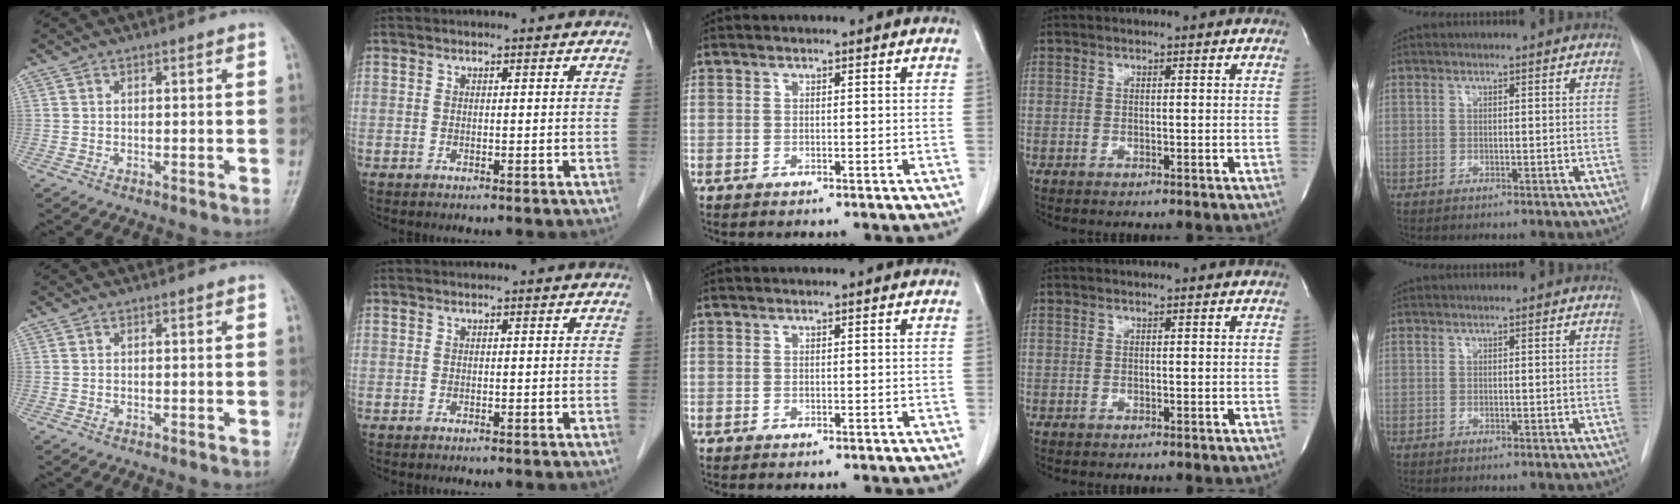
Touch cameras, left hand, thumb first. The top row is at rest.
{}